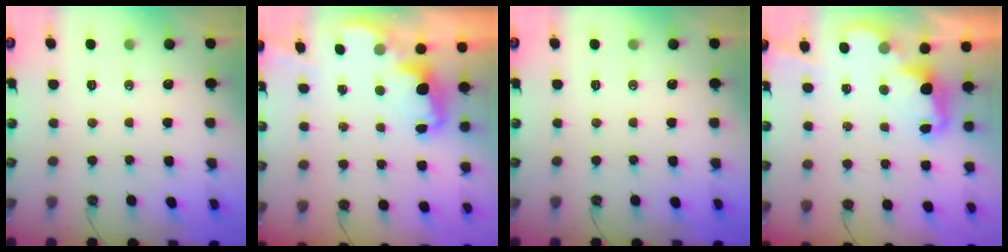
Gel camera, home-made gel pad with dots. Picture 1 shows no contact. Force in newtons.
{"total": 2.4, "press": 2.3, "slide": 0.5}
{"total": 0.0}
{"total": 2.5, "press": 2.4, "slide": 0.6}